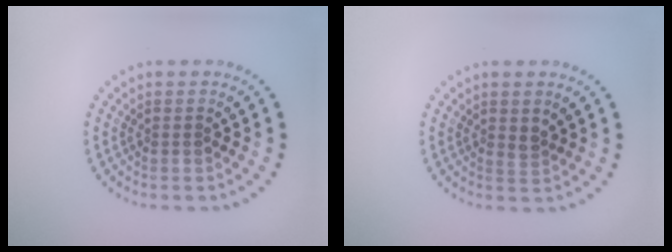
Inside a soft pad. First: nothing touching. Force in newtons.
{"total": 1.0, "press": 0.8, "slide": 0.6}